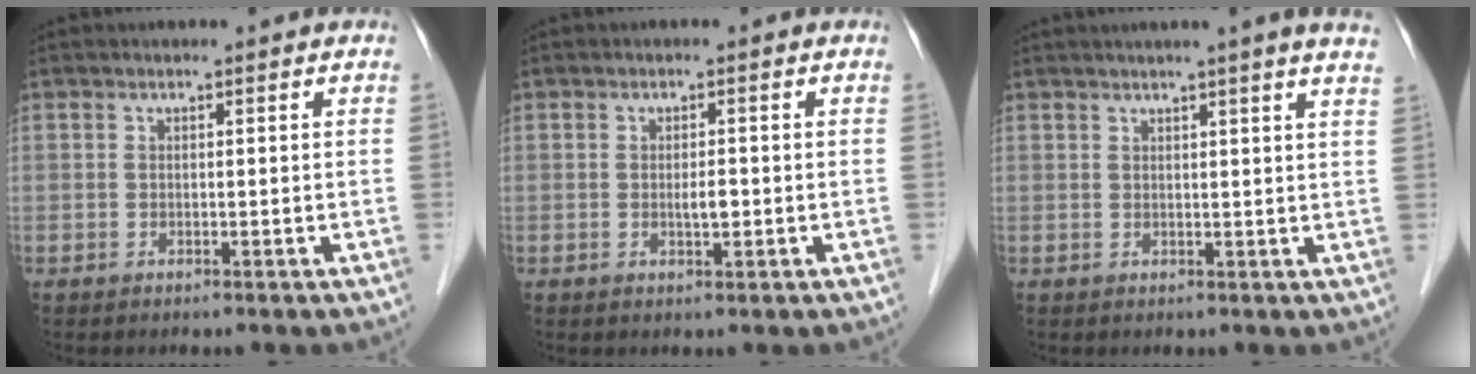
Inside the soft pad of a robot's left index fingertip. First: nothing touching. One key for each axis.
{"total": 1.8, "fx": -0.3, "fy": 0.6, "fz": 1.7, "tx": -0.030, "ty": -0.001, "tz": -0.004}
{"total": 9.0, "fx": 7.4, "fy": -1.0, "fz": 5.0, "tx": -0.059, "ty": 0.010, "tz": 0.070}